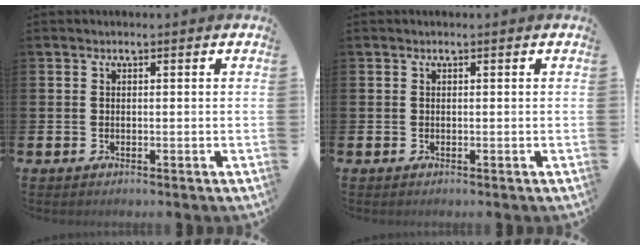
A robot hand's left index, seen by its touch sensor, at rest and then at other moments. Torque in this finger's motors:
{"motor_torque": [0.00, 0.00, -0.01, 0.00]}